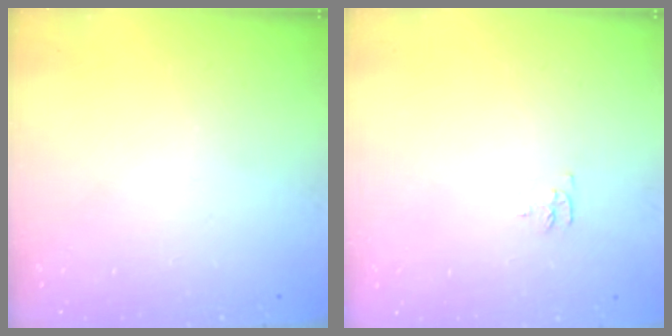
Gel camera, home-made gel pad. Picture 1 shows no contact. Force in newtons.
{"total": 4.0, "press": 3.9, "slide": 0.4}